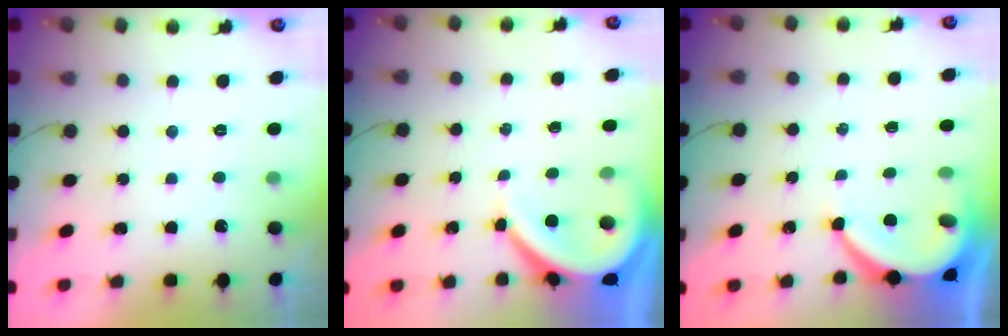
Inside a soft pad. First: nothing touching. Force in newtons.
{"total": 7.5, "press": 7.4, "slide": 0.9}
{"total": 7.7, "press": 7.7, "slide": 0.8}